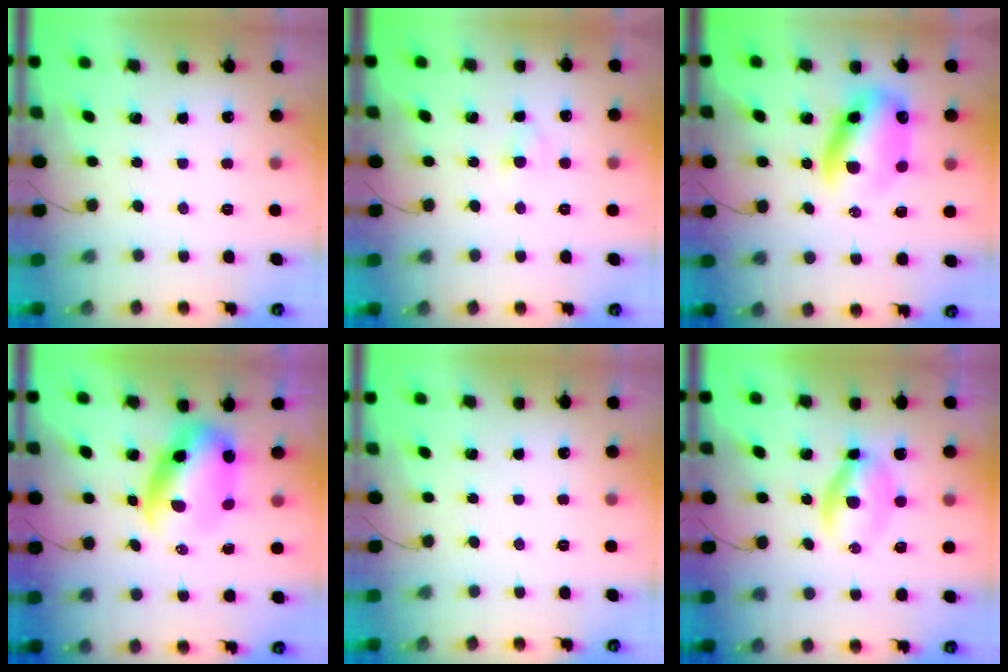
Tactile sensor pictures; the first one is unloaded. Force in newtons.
{"total": 3.6, "press": 3.4, "slide": 1.1}
{"total": 11.9, "press": 11.5, "slide": 3.0}
{"total": 8.1, "press": 7.9, "slide": 2.0}
{"total": 0.0}
{"total": 3.7, "press": 3.6, "slide": 1.0}